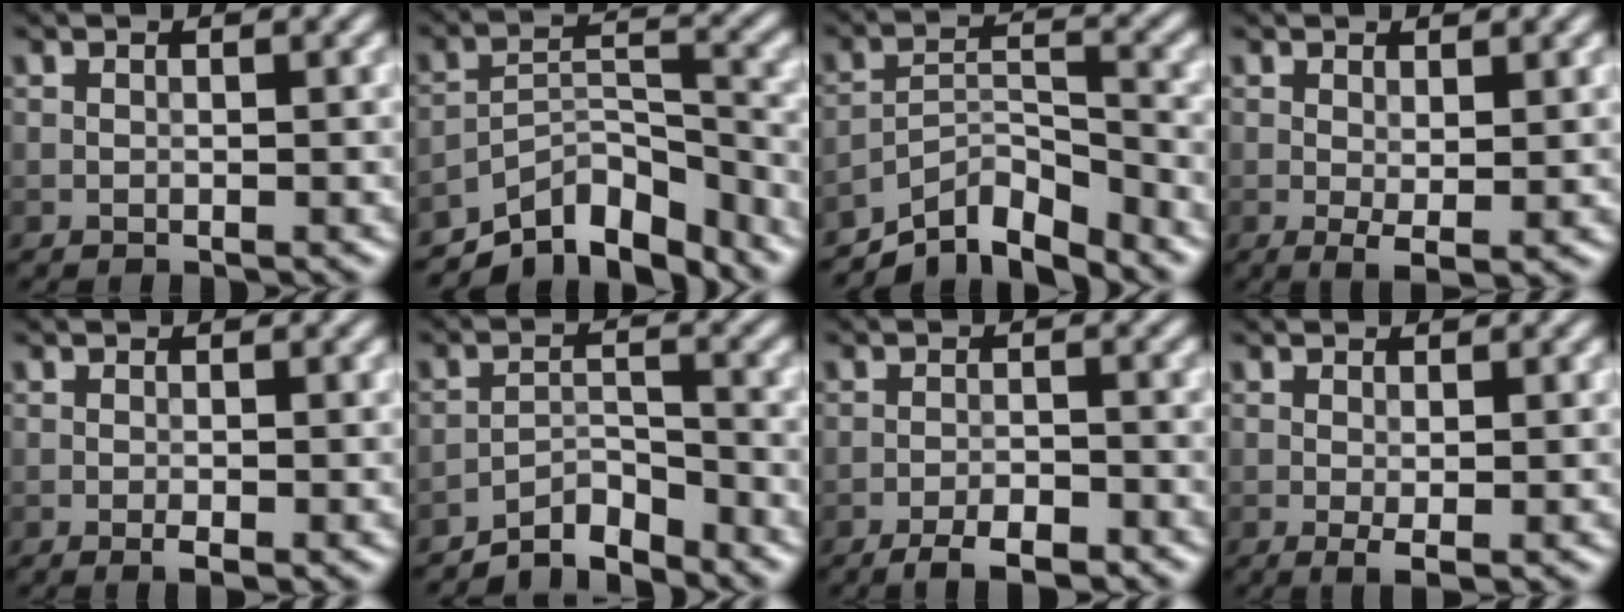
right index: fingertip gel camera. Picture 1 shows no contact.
{"total": 7.9, "force": [-6.5, 2.8, 3.5], "torque": [-0.043, -0.004, -0.118]}
{"total": 6.3, "force": [-5.4, 1.7, 2.8], "torque": [-0.037, -0.002, -0.101]}
{"total": 1.8, "force": [0.2, 0.6, 1.7], "torque": [-0.030, -0.006, 0.006]}
{"total": 1.3, "force": [-0.4, 0.3, 1.1], "torque": [-0.020, -0.005, -0.006]}
{"total": 3.6, "force": [-3.4, 0.7, 0.9], "torque": [-0.010, 0.008, -0.069]}
{"total": 3.2, "force": [-2.3, 0.9, 2.0], "torque": [-0.031, 0.004, -0.042]}
{"total": 1.4, "force": [-0.2, 0.3, 1.4], "torque": [-0.024, -0.007, -0.004]}